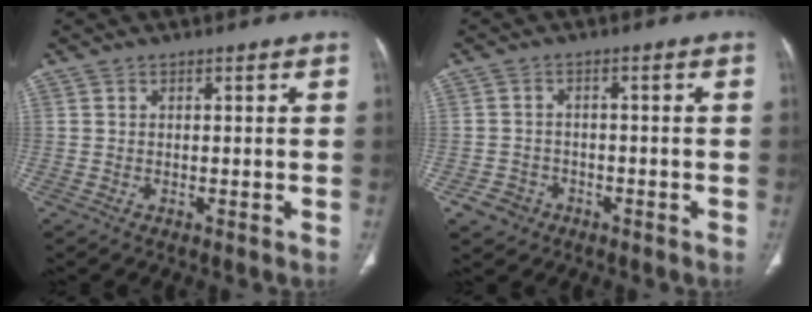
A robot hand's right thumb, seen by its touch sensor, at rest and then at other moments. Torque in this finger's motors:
{"motor_torque": [1.43, 1.65, -0.20, -0.23, 0.04]}